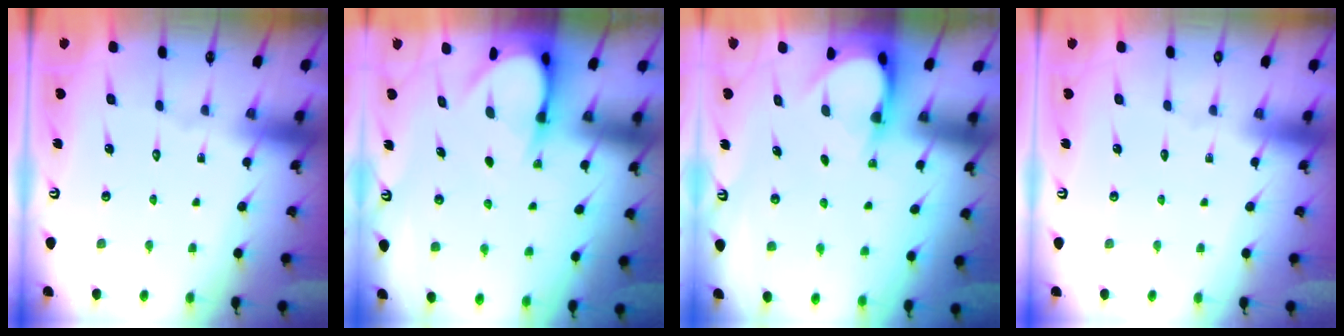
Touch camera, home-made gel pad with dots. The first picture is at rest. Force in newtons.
{"total": 5.4, "press": 5.4, "slide": 0.5}
{"total": 3.7, "press": 3.7, "slide": 0.3}
{"total": 0.0}